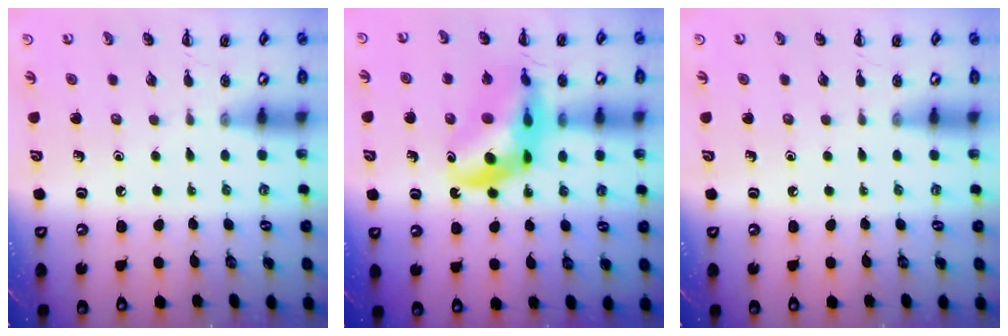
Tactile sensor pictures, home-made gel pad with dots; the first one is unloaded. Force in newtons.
{"total": 13.1, "press": 12.6, "slide": 3.5}
{"total": 0.0}